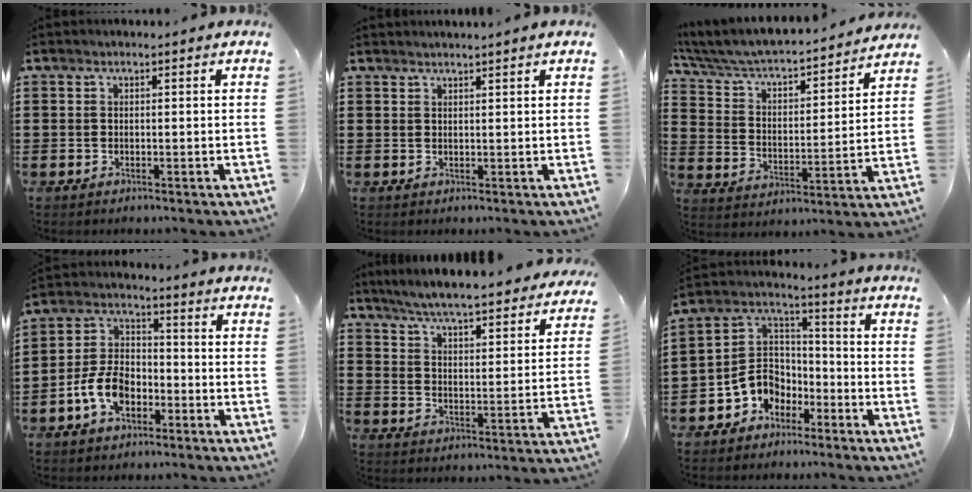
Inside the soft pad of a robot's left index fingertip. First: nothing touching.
{"total": 1.3, "force": [1.2, -0.3, 0.3], "torque": [-0.007, -0.003, 0.023]}
{"total": 5.0, "force": [4.7, 0.9, 1.6], "torque": [-0.056, -0.045, 0.072]}
{"total": 7.6, "force": [-3.3, 4.6, 5.0], "torque": [-0.126, 0.007, -0.071]}
{"total": 5.8, "force": [5.5, -0.5, 1.6], "torque": [-0.057, -0.045, 0.092]}
{"total": 6.4, "force": [-3.2, 5.3, 1.8], "torque": [-0.062, 0.007, -0.067]}